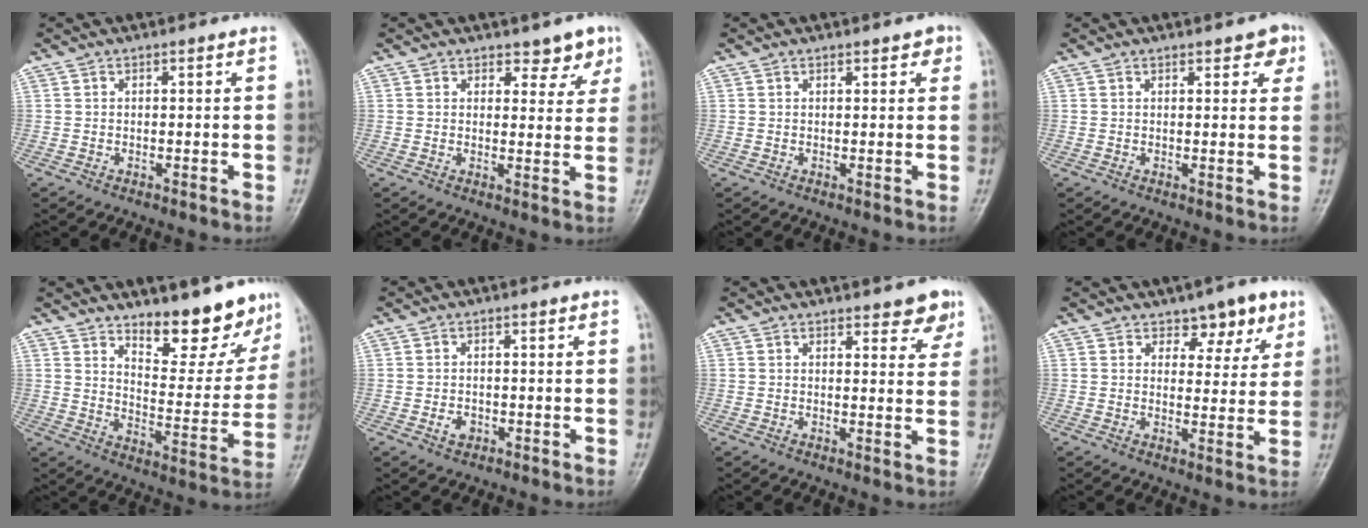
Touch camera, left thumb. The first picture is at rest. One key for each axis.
{"total": 4.5, "fx": 3.2, "fy": 2.5, "fz": 1.9, "tx": 0.012, "ty": -0.019, "tz": 0.041}
{"total": 2.1, "fx": 1.3, "fy": 1.0, "fz": 1.3, "tx": -0.005, "ty": -0.003, "tz": 0.013}
{"total": 3.8, "fx": 2.2, "fy": 1.8, "fz": 2.5, "tx": -0.010, "ty": -0.006, "tz": 0.022}
{"total": 14.4, "fx": 11.2, "fy": 5.0, "fz": 7.5, "tx": -0.053, "ty": -0.089, "tz": 0.171}
{"total": 2.2, "fx": -0.8, "fy": 1.7, "fz": 1.2, "tx": -0.013, "ty": 0.003, "tz": -0.010}
{"total": 5.2, "fx": 3.8, "fy": 2.0, "fz": 3.0, "tx": -0.009, "ty": -0.021, "tz": 0.044}
{"total": 6.7, "fx": 4.3, "fy": 3.8, "fz": 3.5, "tx": -0.011, "ty": -0.024, "tz": 0.059}